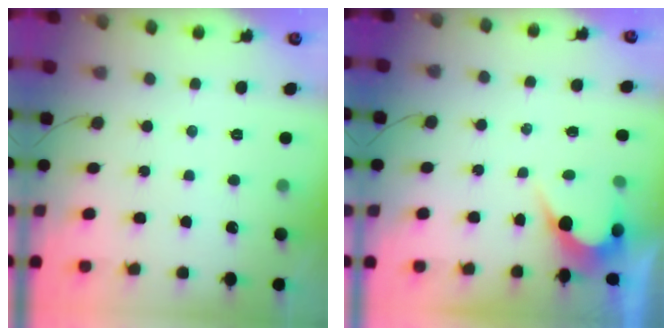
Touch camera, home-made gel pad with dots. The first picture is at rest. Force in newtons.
{"total": 3.2, "press": 3.2, "slide": 0.2}